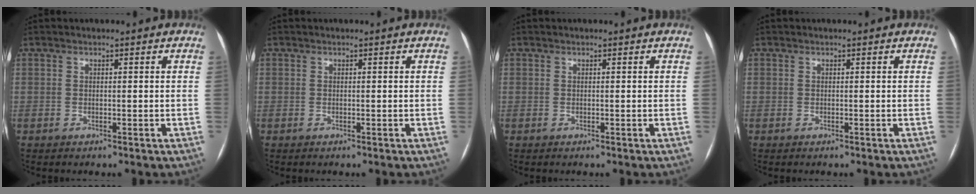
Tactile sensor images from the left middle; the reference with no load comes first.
{"total": 0.0}
{"total": 0.0}
{"total": 0.0}